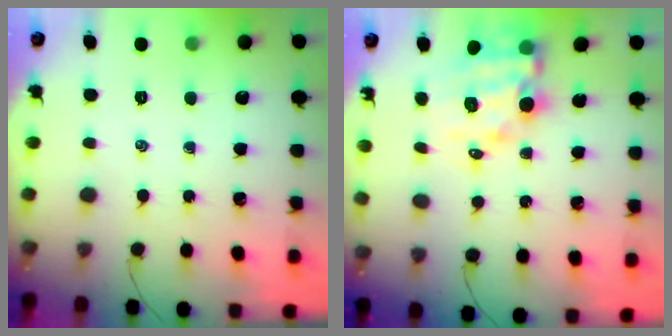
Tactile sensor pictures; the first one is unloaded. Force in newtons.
{"total": 10.5, "press": 10.1, "slide": 2.9}